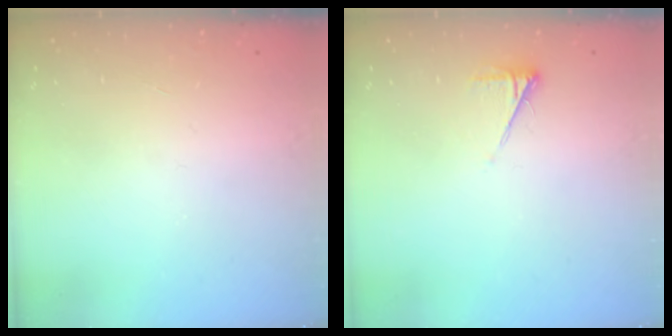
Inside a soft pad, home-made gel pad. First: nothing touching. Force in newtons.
{"total": 3.9, "press": 3.9, "slide": 0.5}